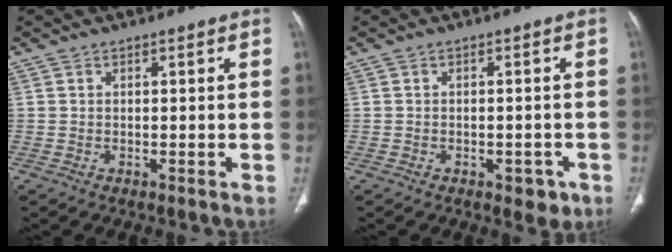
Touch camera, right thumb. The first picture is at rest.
{"total": 3.7, "force": [-1.8, 2.2, 2.4], "torque": [-0.014, 0.006, -0.017]}